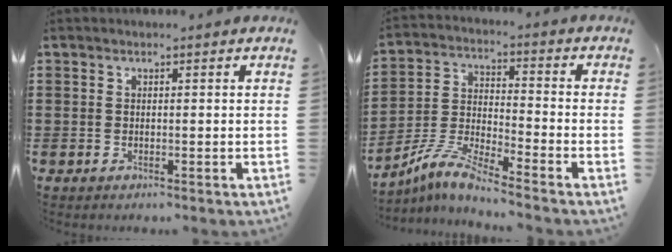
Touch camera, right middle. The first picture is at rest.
{"total": 7.4, "force": [-6.5, 0.0, 3.5], "torque": [-0.089, -0.012, -0.133]}